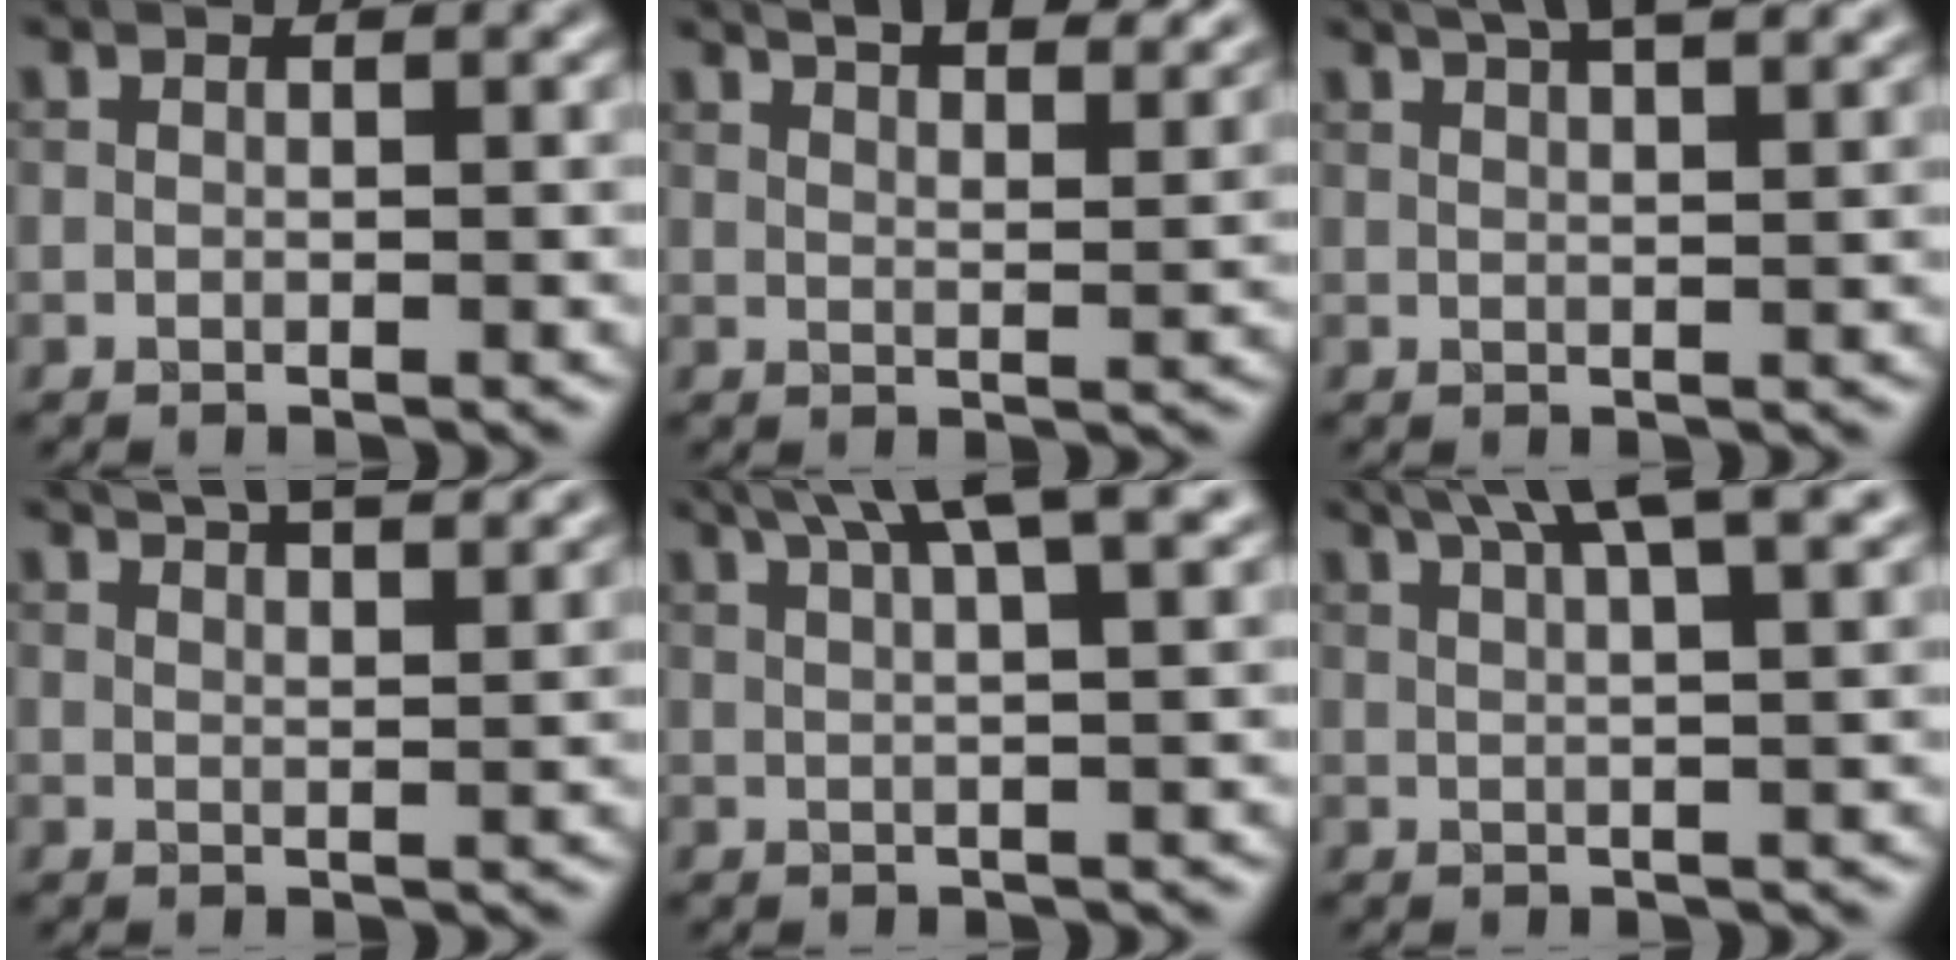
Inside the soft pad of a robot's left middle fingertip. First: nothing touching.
{"total": 7.9, "force": [6.2, 2.4, 4.3], "torque": [-0.031, 0.021, 0.054]}
{"total": 5.9, "force": [3.9, 1.9, 4.0], "torque": [-0.035, 0.027, 0.031]}
{"total": 7.0, "force": [5.2, 2.2, 4.0], "torque": [-0.026, 0.031, 0.042]}
{"total": 7.9, "force": [4.7, 1.8, 6.0], "torque": [-0.070, 0.031, 0.045]}
{"total": 8.7, "force": [5.4, 2.3, 6.4], "torque": [-0.070, 0.035, 0.049]}